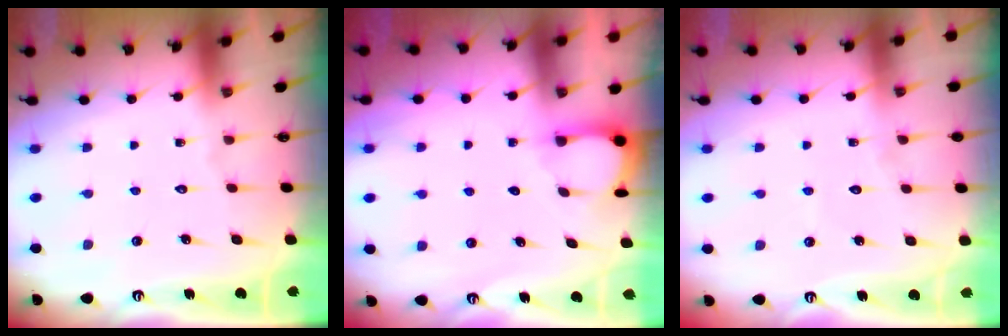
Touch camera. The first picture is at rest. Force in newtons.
{"total": 3.1, "press": 3.1, "slide": 0.4}
{"total": 3.1, "press": 3.0, "slide": 0.3}